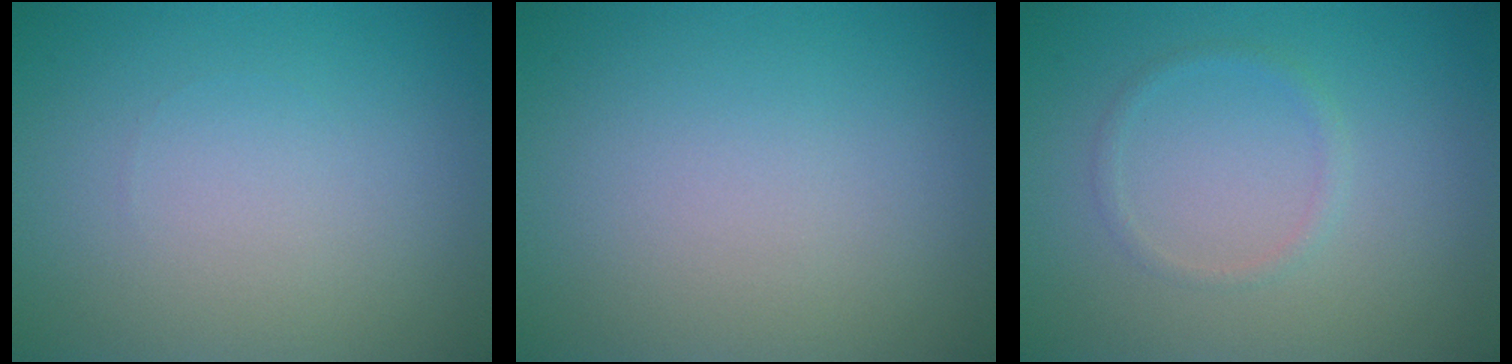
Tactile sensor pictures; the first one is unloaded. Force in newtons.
{"total": 0.0}
{"total": 1.0, "press": 0.9, "slide": 0.0}